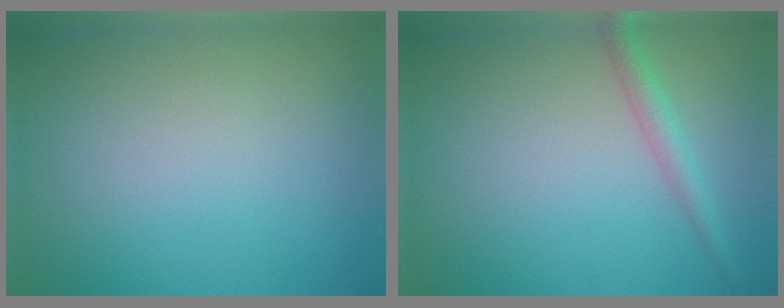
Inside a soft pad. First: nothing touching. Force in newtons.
{"total": 2.2, "press": 2.2, "slide": 0.1}